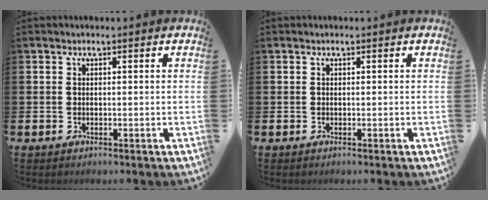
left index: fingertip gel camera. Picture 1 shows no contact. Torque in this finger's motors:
{"motor_torque": [-0.01, 0.01, 0.00, 0.00]}